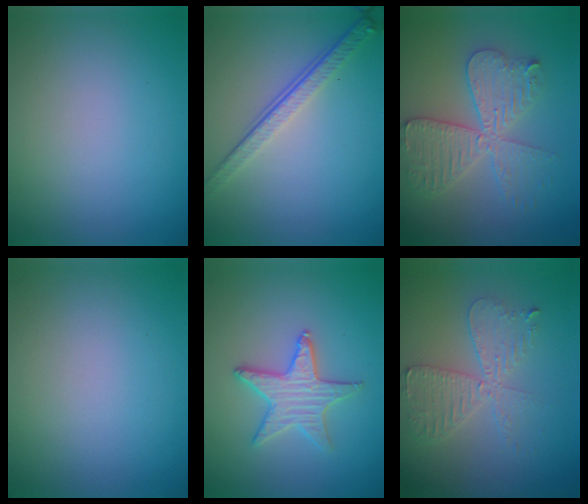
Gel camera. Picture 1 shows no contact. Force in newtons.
{"total": 4.0, "press": 2.8, "slide": 2.8}
{"total": 5.7, "press": 5.6, "slide": 0.7}
{"total": 0.0}
{"total": 3.3, "press": 3.3, "slide": 0.1}
{"total": 4.0, "press": 3.5, "slide": 2.0}